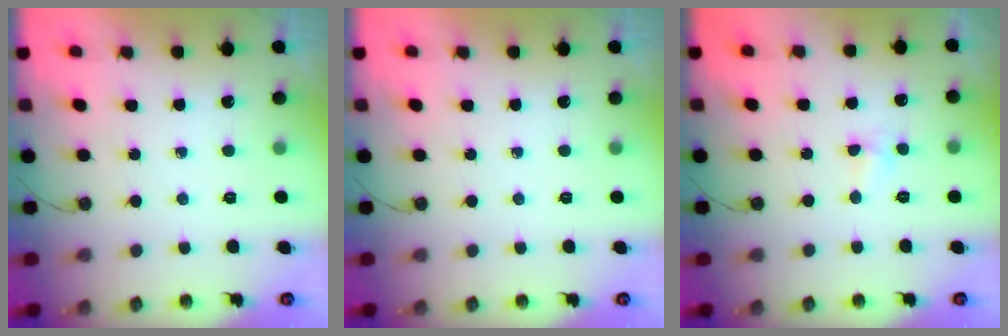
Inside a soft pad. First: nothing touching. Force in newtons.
{"total": 0.0}
{"total": 3.8, "press": 3.8, "slide": 0.6}